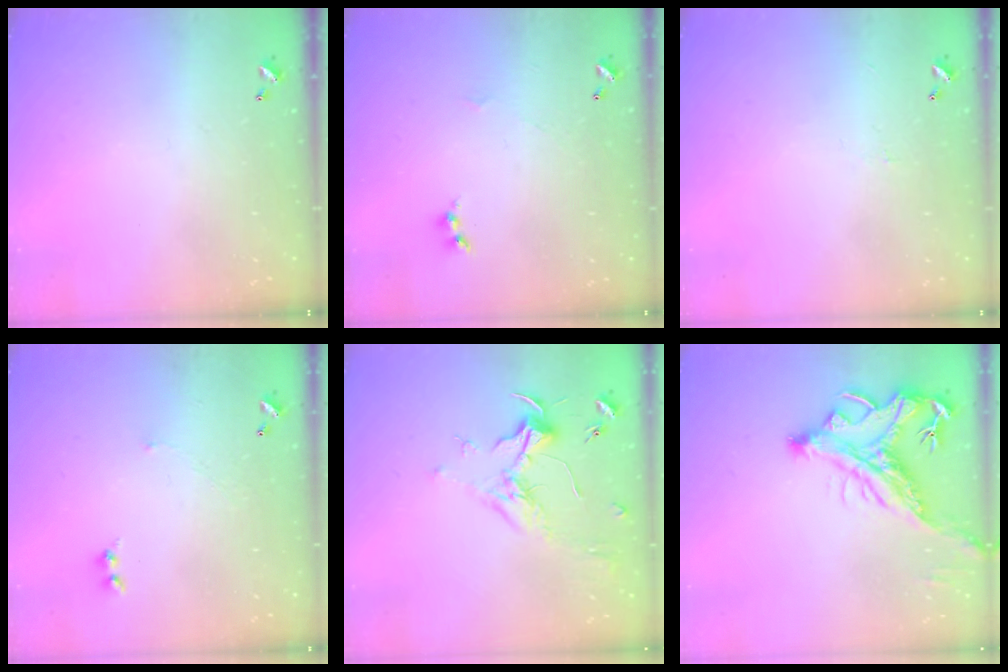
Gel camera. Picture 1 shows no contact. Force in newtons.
{"total": 1.7, "press": 1.6, "slide": 0.6}
{"total": 0.8, "press": 0.7, "slide": 0.5}
{"total": 2.6, "press": 2.6, "slide": 0.6}
{"total": 1.8, "press": 1.6, "slide": 0.7}
{"total": 4.1, "press": 3.8, "slide": 1.5}